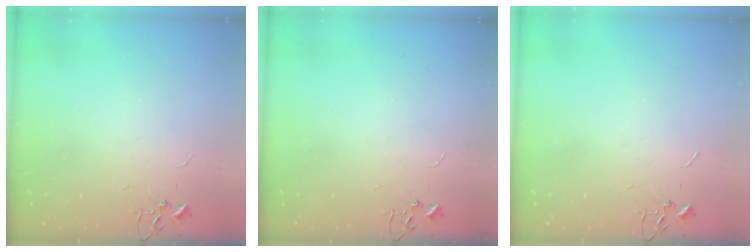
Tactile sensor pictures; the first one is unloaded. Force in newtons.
{"total": 0.0}
{"total": 0.0}